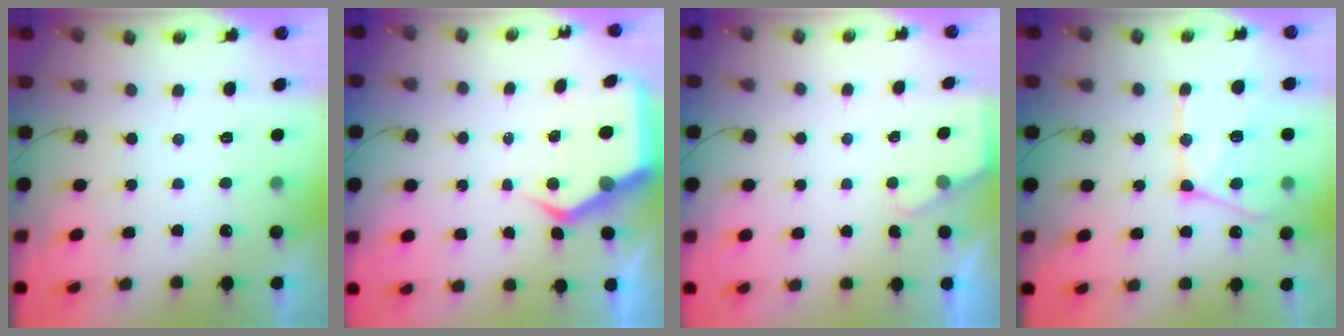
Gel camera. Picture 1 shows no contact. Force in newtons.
{"total": 7.9, "press": 7.8, "slide": 1.2}
{"total": 1.5, "press": 1.5, "slide": 0.3}
{"total": 17.7, "press": 17.6, "slide": 1.6}